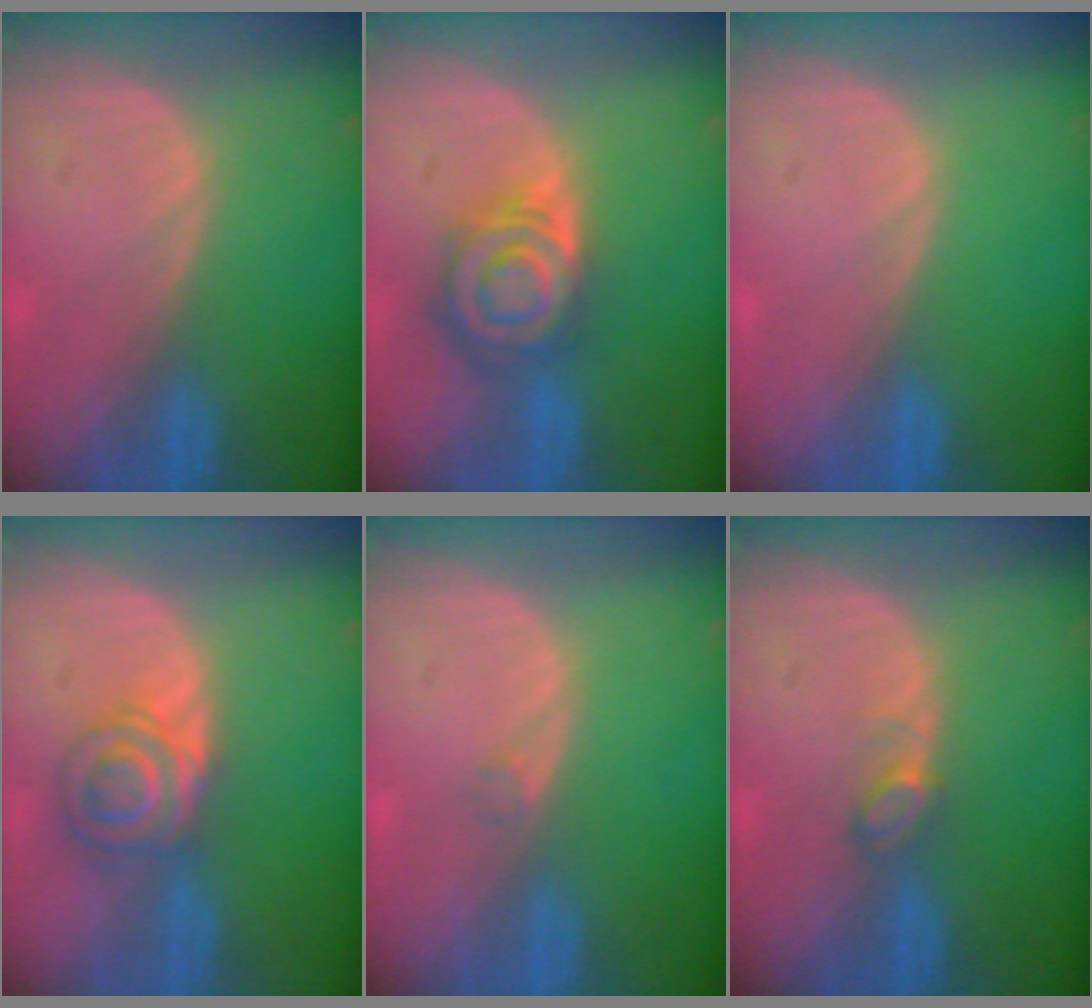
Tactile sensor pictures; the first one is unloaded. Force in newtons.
{"total": 8.1, "press": 7.2, "slide": 3.8}
{"total": 0.0}
{"total": 6.4, "press": 5.6, "slide": 3.0}
{"total": 0.8, "press": 0.8, "slide": 0.1}
{"total": 2.2, "press": 2.2, "slide": 0.3}